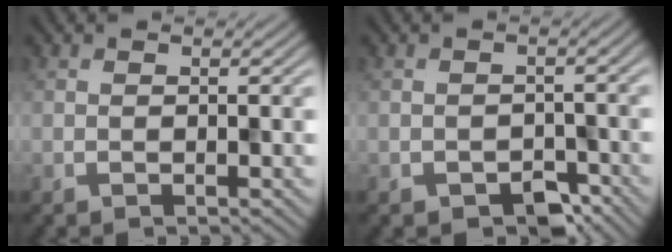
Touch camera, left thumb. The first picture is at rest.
{"total": 3.3, "force": [-2.2, 1.7, 1.7], "torque": [-0.027, -0.005, -0.032]}